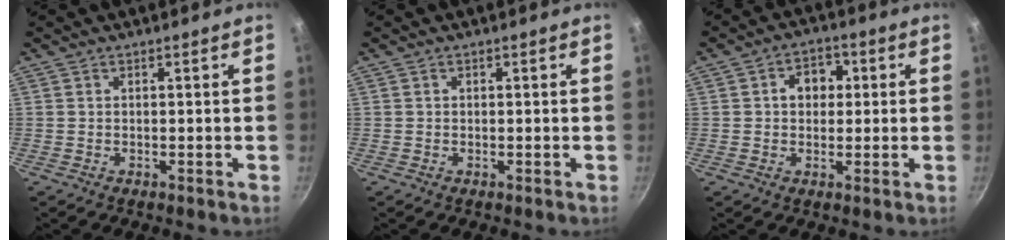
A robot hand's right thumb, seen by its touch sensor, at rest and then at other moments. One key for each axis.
{"total": 0.0}
{"total": 5.8, "fx": 0.9, "fy": 4.4, "fz": 3.7, "tx": -0.028, "ty": 0.009, "tz": 0.007}